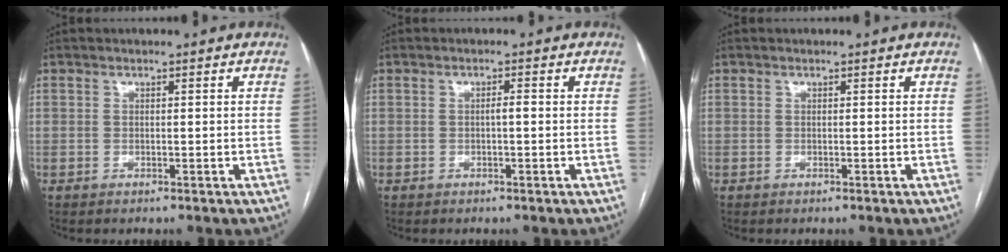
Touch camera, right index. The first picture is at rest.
{"total": 1.1, "force": [-0.1, 0.1, 1.1], "torque": [-0.018, 0.002, -0.001]}
{"total": 0.0}